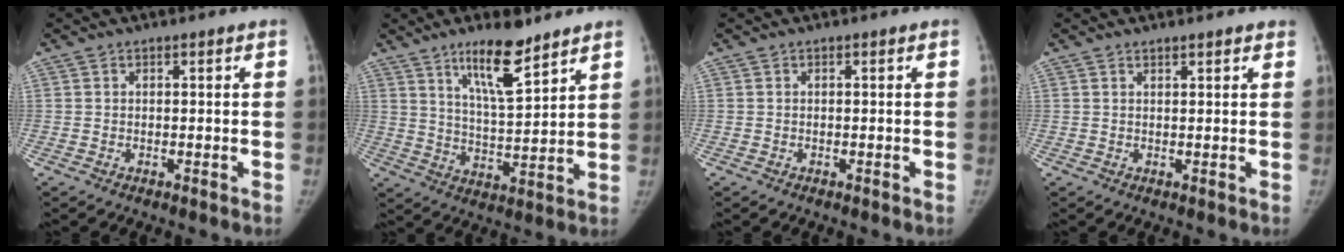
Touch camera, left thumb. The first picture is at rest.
{"total": 11.2, "force": [7.8, 2.6, 7.7], "torque": [-0.117, -0.059, 0.139]}
{"total": 0.0}
{"total": 1.5, "force": [1.3, 0.4, 0.7], "torque": [-0.008, -0.006, 0.019]}